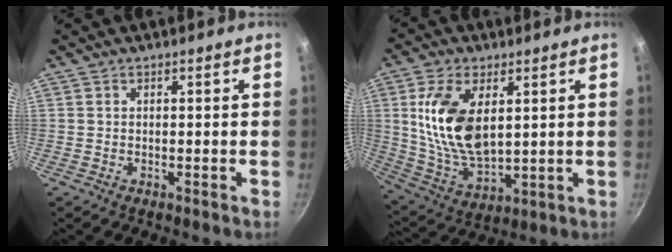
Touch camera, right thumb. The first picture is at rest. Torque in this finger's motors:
{"motor_torque": [0.93, 1.08, 1.92, 0.40, 0.53]}